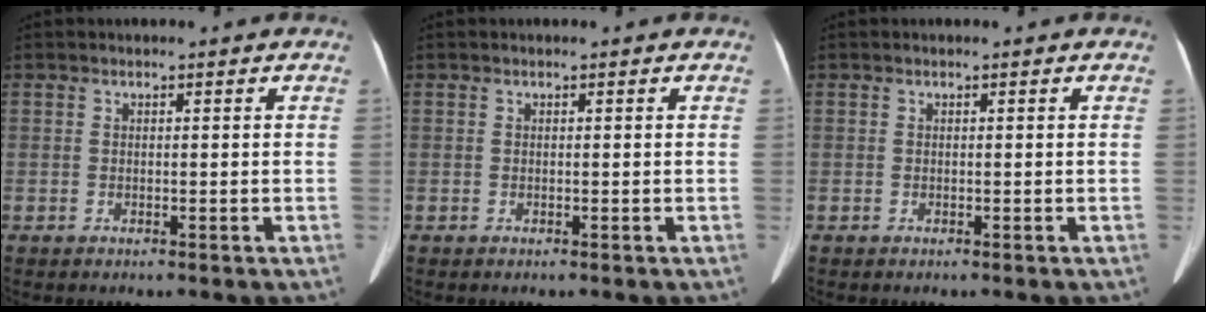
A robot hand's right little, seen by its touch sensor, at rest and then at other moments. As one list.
[{"total": 0.0}, {"total": 0.0}]